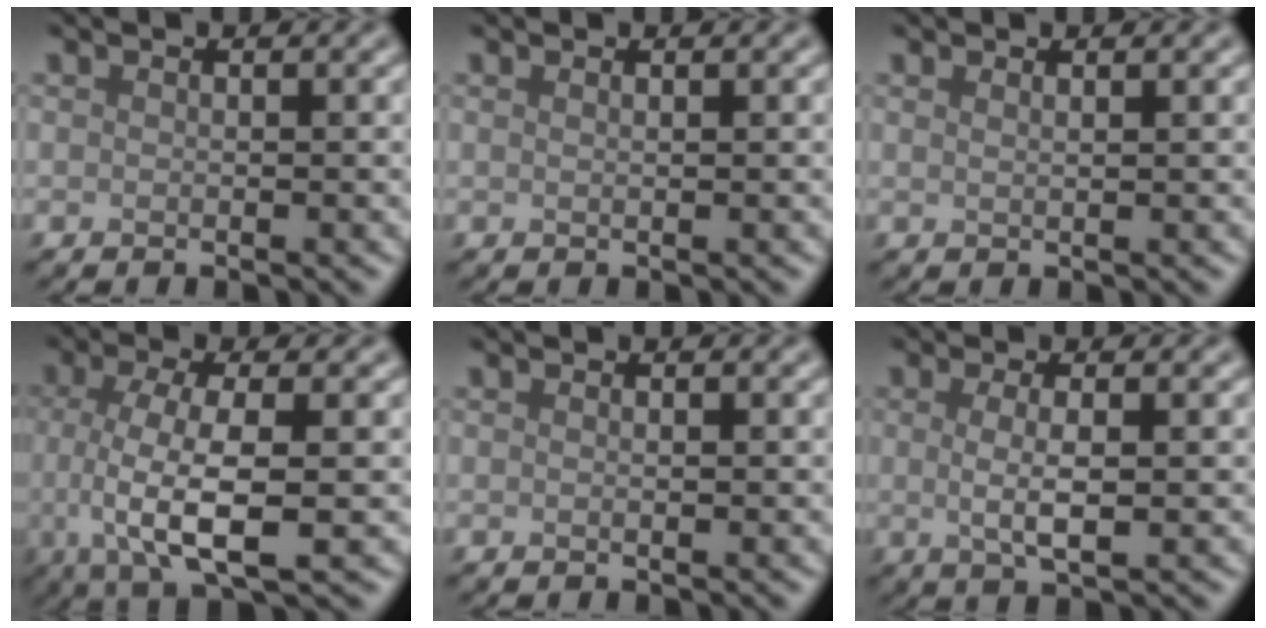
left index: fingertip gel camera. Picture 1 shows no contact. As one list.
[{"total": 0.6, "force": [0.5, 0.2, 0.4], "torque": [-0.003, -0.001, 0.003]}, {"total": 1.1, "force": [0.8, 0.4, 0.6], "torque": [-0.004, 0.002, 0.004]}, {"total": 6.8, "force": [-0.7, 2.1, 6.5], "torque": [-0.121, -0.010, -0.009]}, {"total": 0.0}, {"total": 3.1, "force": [0.1, 0.8, 3.0], "torque": [-0.057, -0.003, 0.002]}]